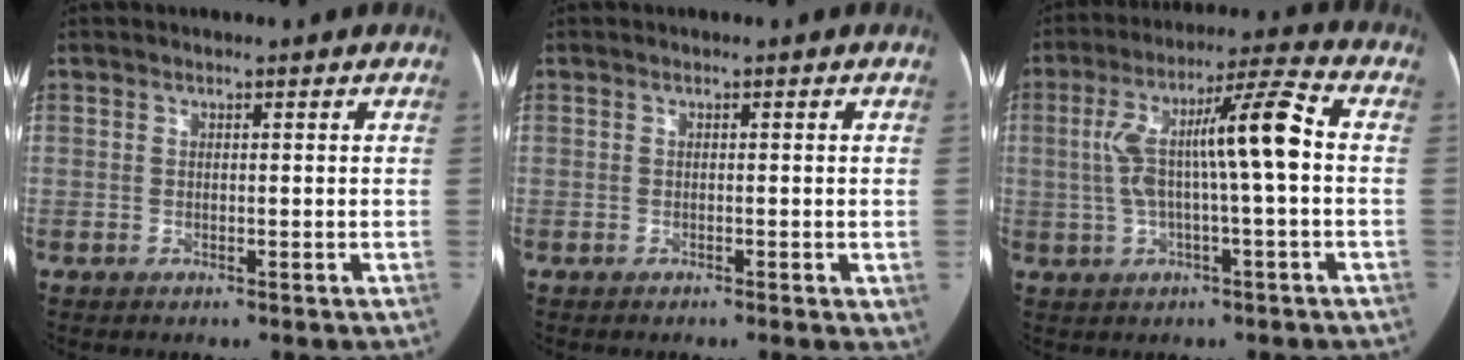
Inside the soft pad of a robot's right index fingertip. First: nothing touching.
{"total": 2.3, "force": [-0.9, 0.5, 2.0], "torque": [-0.021, -0.006, -0.010]}
{"total": 11.9, "force": [0.4, 1.2, 11.8], "torque": [-0.214, 0.036, 0.006]}